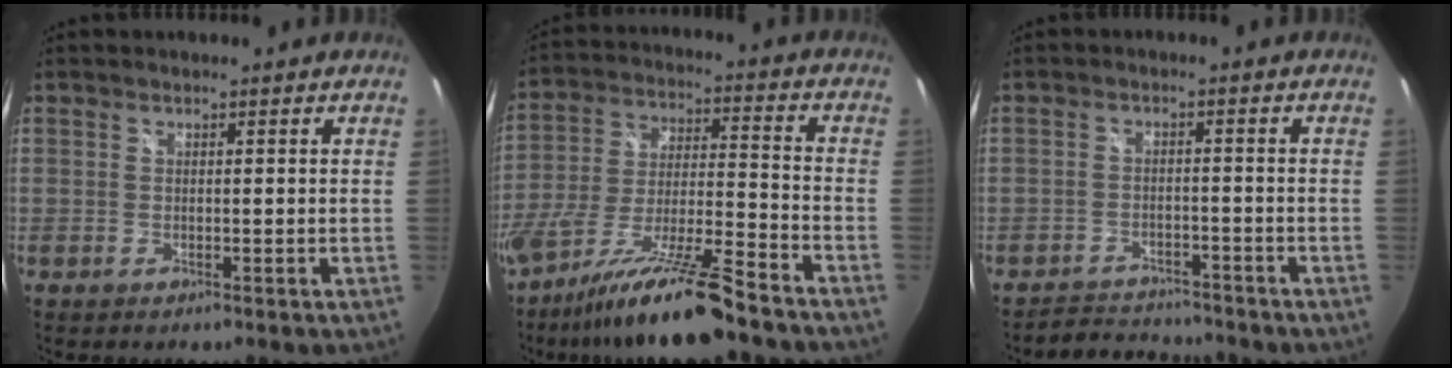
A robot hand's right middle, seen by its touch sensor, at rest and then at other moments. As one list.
[{"total": 17.8, "force": [-13.7, 1.1, 11.3], "torque": [-0.227, -0.038, -0.237]}, {"total": 6.9, "force": [-6.6, 1.8, 0.8], "torque": [-0.032, 0.013, -0.099]}]